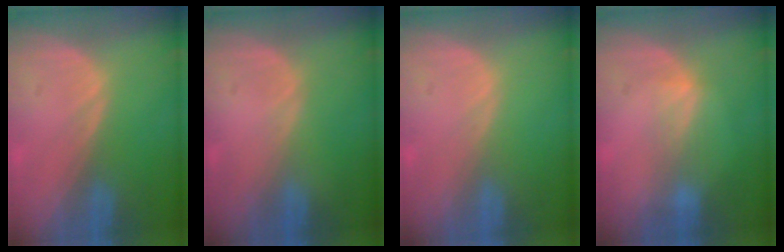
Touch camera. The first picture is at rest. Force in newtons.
{"total": 0.0}
{"total": 0.0}
{"total": 2.4, "press": 2.4, "slide": 0.4}